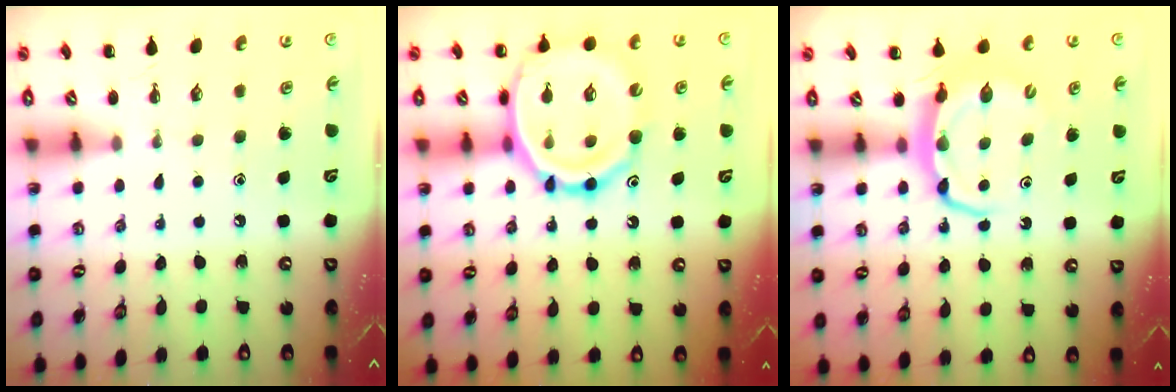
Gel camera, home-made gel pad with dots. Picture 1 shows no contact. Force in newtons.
{"total": 20.0, "press": 19.7, "slide": 3.4}
{"total": 6.2, "press": 6.2, "slide": 0.3}